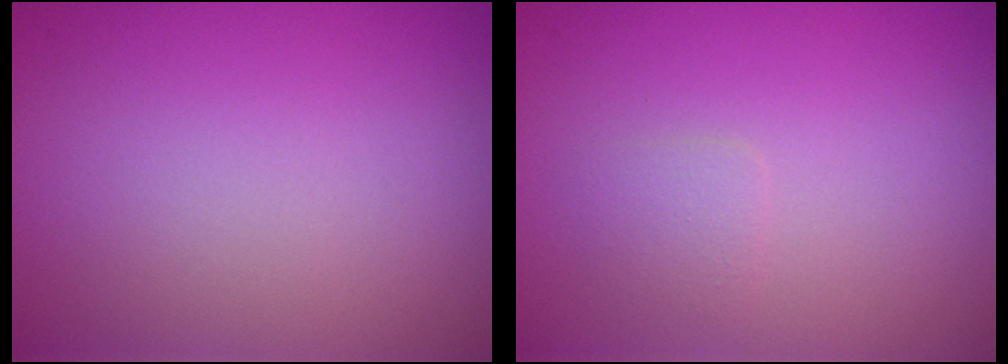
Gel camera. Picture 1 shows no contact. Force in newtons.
{"total": 1.1, "press": 1.1, "slide": 0.1}